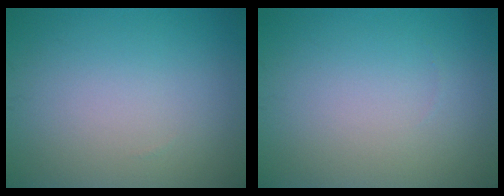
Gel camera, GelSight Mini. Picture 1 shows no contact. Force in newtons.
{"total": 0.0}